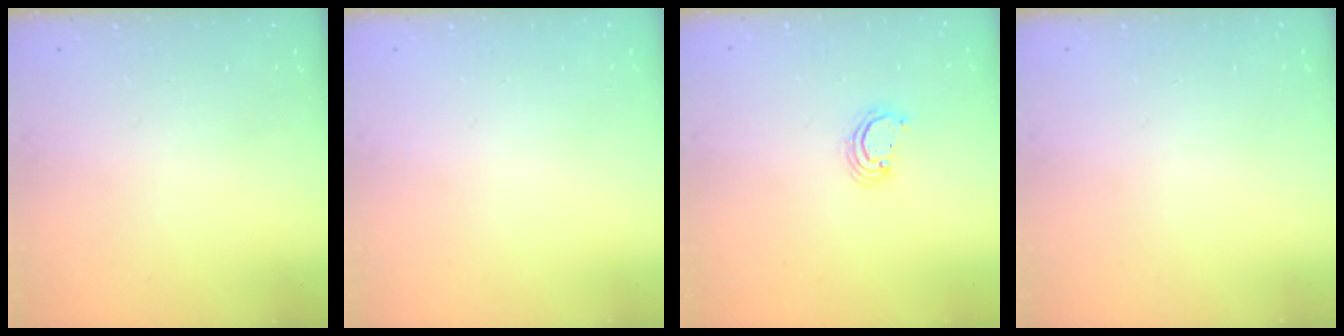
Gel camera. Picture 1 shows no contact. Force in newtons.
{"total": 0.0}
{"total": 2.4, "press": 2.4, "slide": 0.1}
{"total": 0.0}